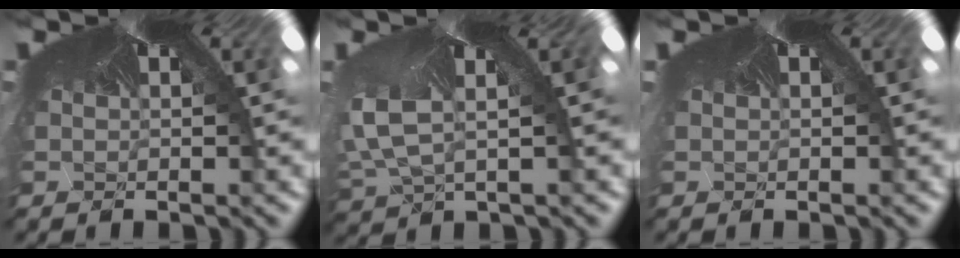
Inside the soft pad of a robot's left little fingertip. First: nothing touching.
{"total": 3.7, "force": [-3.6, 1.0, -0.4], "torque": [-0.040, -0.057, -0.012]}
{"total": 0.6, "force": [0.0, 0.2, 0.5], "torque": [-0.012, 0.000, 0.001]}